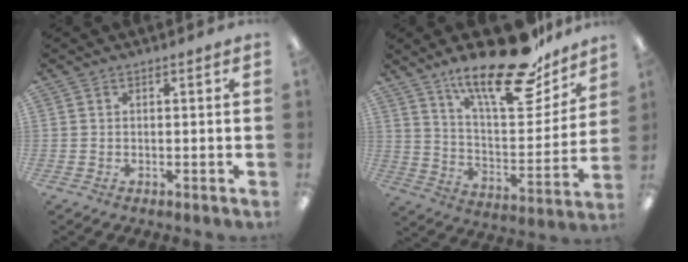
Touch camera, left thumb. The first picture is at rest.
{"total": 23.9, "force": [17.6, 7.4, 14.4], "torque": [-0.213, -0.115, 0.291]}